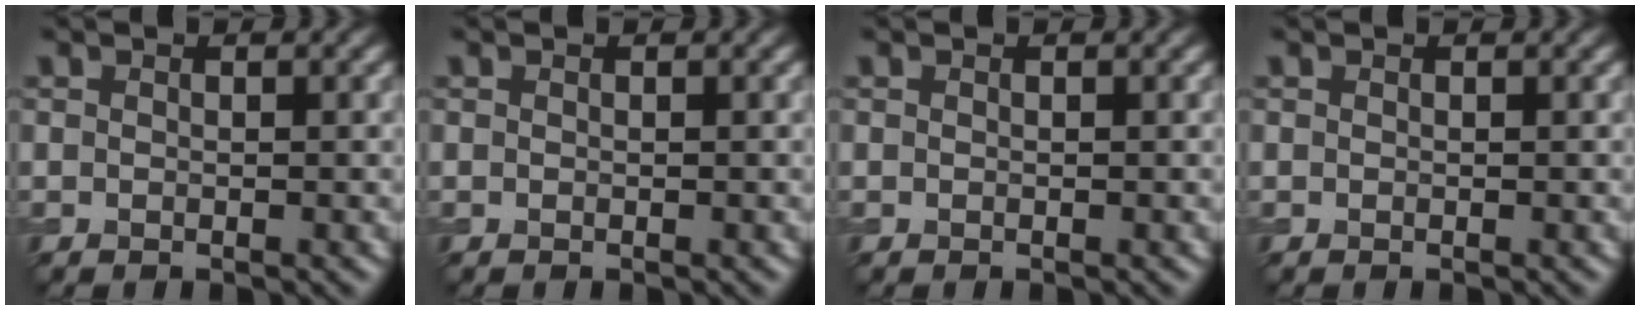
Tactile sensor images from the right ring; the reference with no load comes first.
{"total": 0.0}
{"total": 0.0}
{"total": 0.0}